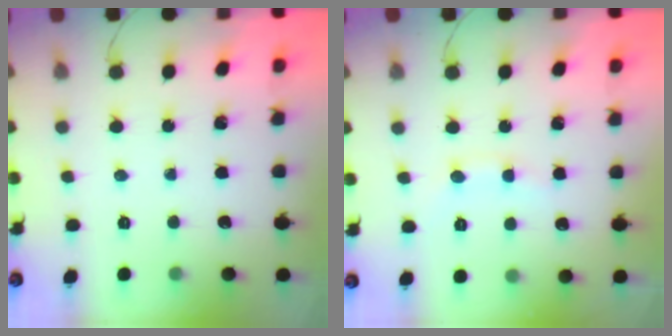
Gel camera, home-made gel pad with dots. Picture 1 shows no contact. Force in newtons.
{"total": 6.5, "press": 6.3, "slide": 1.5}